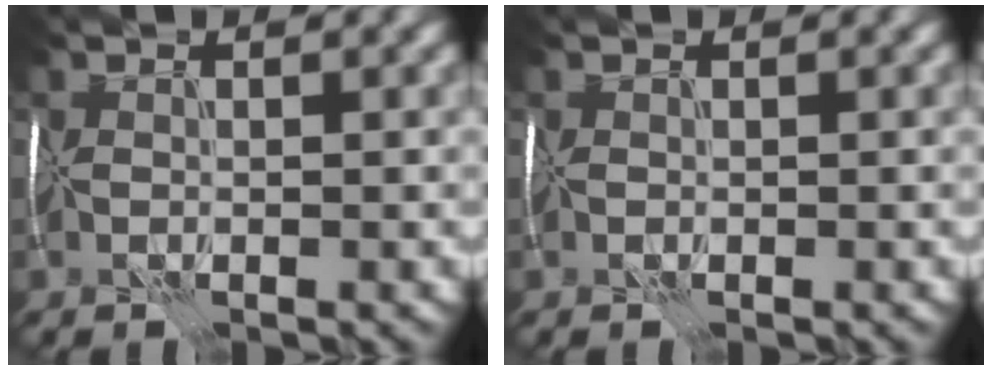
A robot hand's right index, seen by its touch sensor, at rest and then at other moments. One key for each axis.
{"total": 0.0}